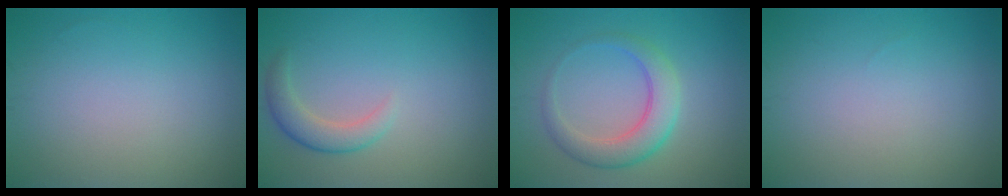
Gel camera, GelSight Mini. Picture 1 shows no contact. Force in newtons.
{"total": 2.5, "press": 2.5, "slide": 0.3}
{"total": 4.1, "press": 4.0, "slide": 0.3}
{"total": 0.0}